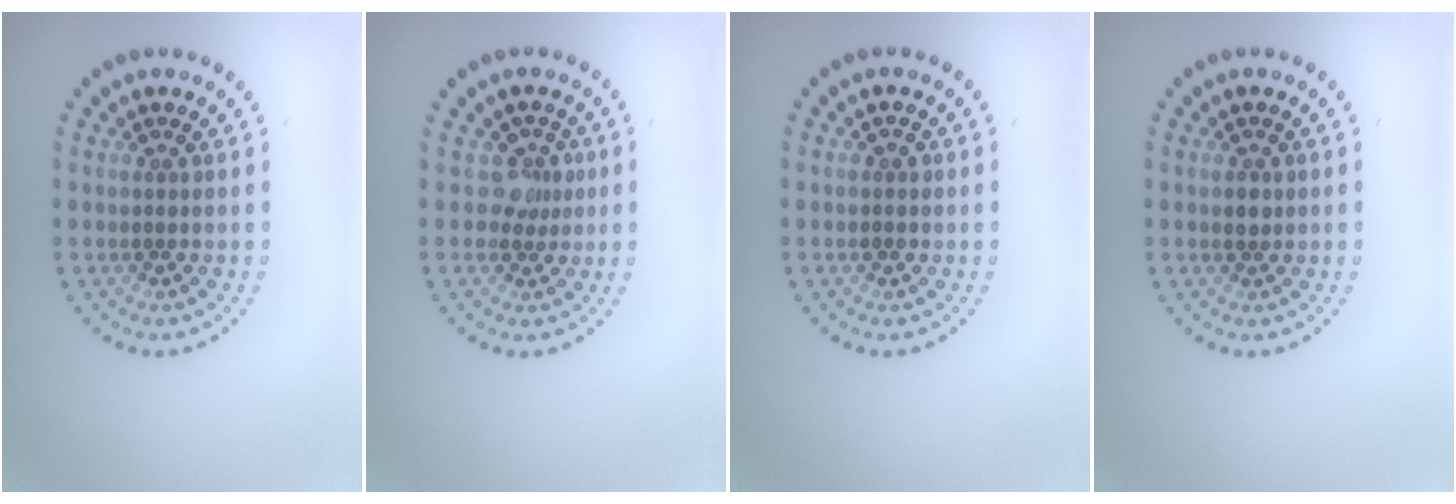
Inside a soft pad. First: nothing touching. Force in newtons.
{"total": 2.0, "press": 1.5, "slide": 1.3}
{"total": 0.9, "press": 0.8, "slide": 0.1}
{"total": 1.0, "press": 0.9, "slide": 0.3}